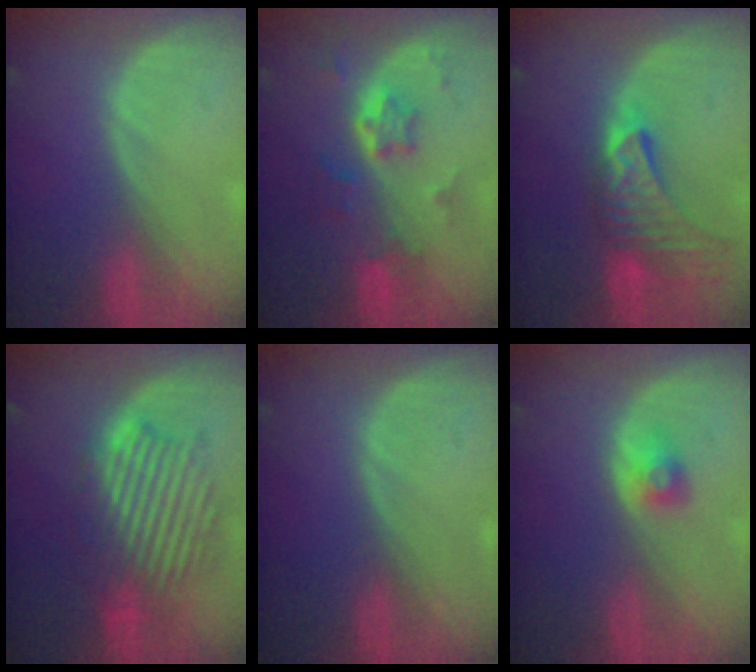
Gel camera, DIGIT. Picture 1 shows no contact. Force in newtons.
{"total": 5.9, "press": 5.4, "slide": 2.5}
{"total": 8.9, "press": 8.4, "slide": 3.0}
{"total": 9.4, "press": 9.4, "slide": 0.2}
{"total": 0.0}
{"total": 2.4, "press": 2.2, "slide": 0.7}